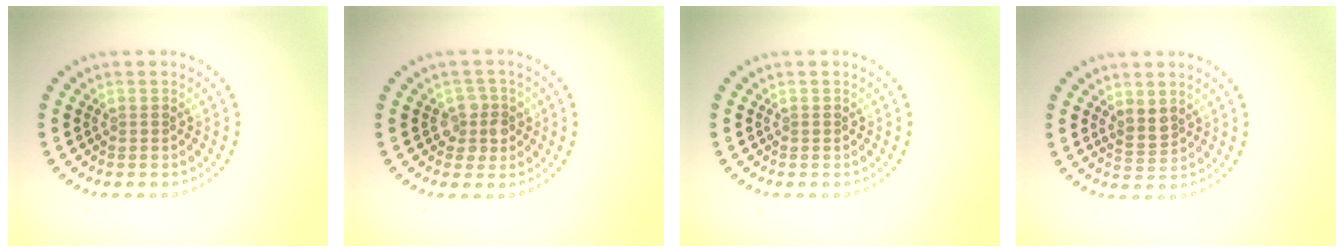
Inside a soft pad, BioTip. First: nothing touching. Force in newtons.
{"total": 2.3, "press": 2.0, "slide": 1.1}
{"total": 0.0}
{"total": 1.7, "press": 1.5, "slide": 0.8}